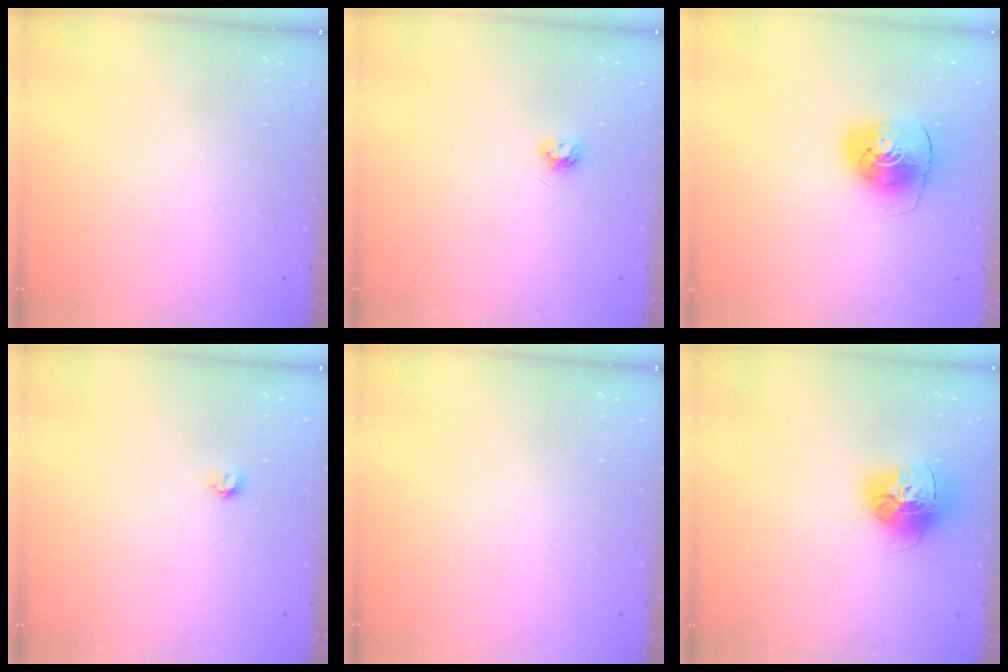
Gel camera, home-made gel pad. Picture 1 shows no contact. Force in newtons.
{"total": 3.8, "press": 3.8, "slide": 0.5}
{"total": 9.3, "press": 9.2, "slide": 1.1}
{"total": 3.9, "press": 3.9, "slide": 0.3}
{"total": 0.0}
{"total": 14.8, "press": 14.8, "slide": 1.6}